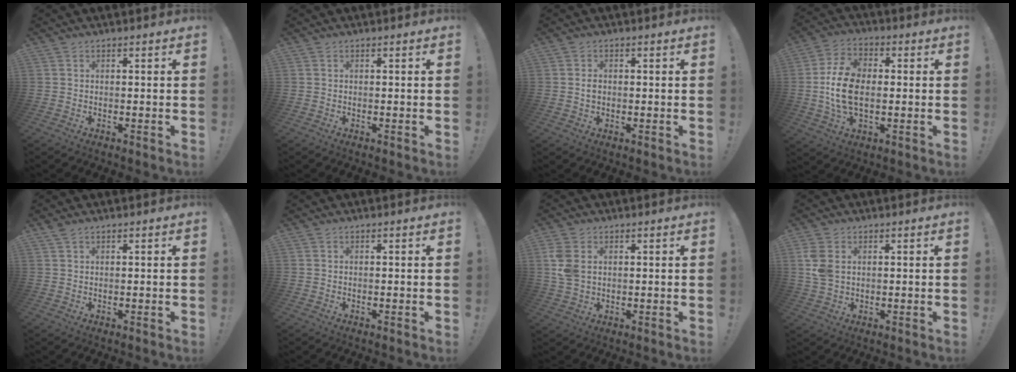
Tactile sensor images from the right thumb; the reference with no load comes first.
{"total": 0.0}
{"total": 1.6, "force": [-0.2, 1.3, 0.8], "torque": [-0.011, 0.003, -0.005]}
{"total": 13.2, "force": [-0.7, 8.6, 10.0], "torque": [-0.194, 0.001, -0.013]}
{"total": 0.8, "force": [0.7, 0.2, 0.5], "torque": [-0.011, 0.001, 0.013]}
{"total": 0.0}
{"total": 6.1, "force": [1.9, 4.2, 4.0], "torque": [-0.098, -0.004, 0.037]}
{"total": 5.6, "force": [1.8, 3.8, 3.7], "torque": [-0.085, -0.001, 0.037]}